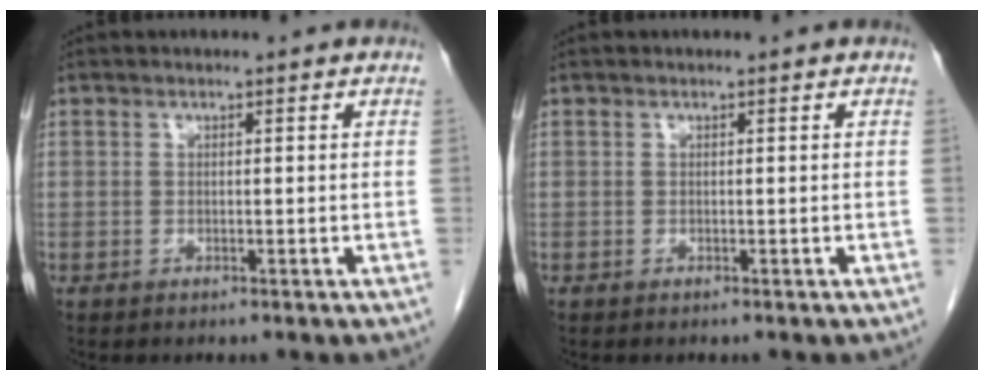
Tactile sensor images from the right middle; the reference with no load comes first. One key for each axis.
{"total": 0.0}